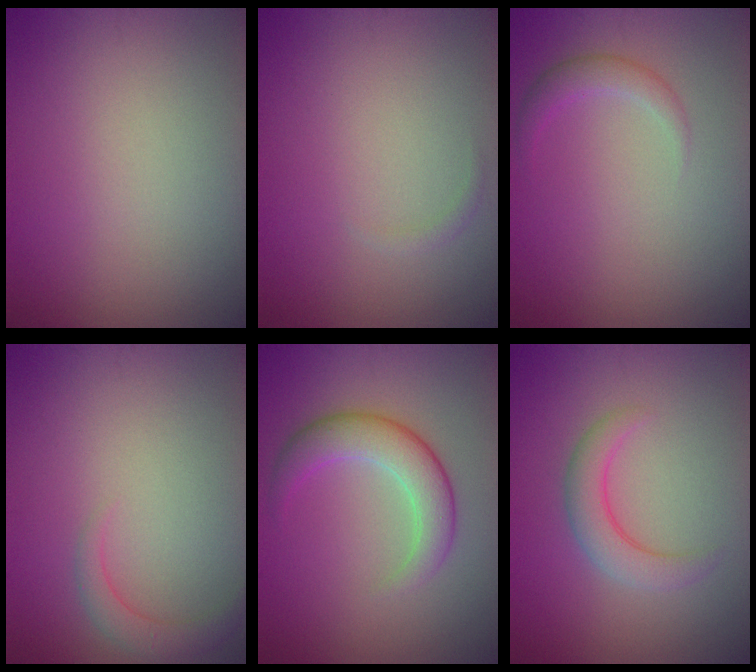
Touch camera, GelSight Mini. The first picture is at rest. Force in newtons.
{"total": 0.5, "press": 0.5, "slide": 0.0}
{"total": 1.6, "press": 1.6, "slide": 0.1}
{"total": 1.7, "press": 1.7, "slide": 0.3}
{"total": 4.0, "press": 4.0, "slide": 0.1}
{"total": 2.8, "press": 2.8, "slide": 0.2}